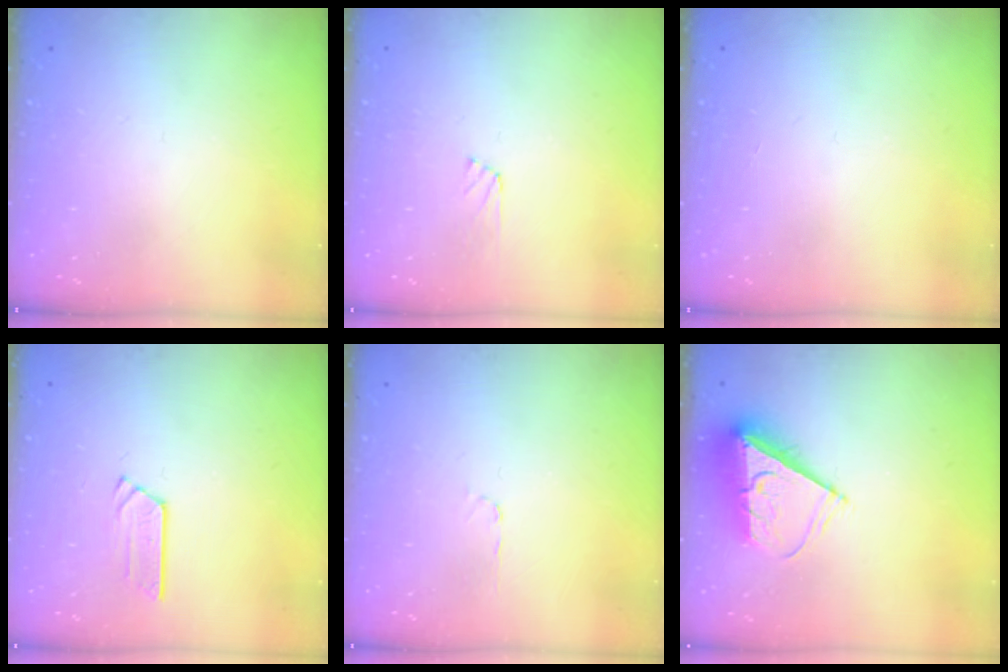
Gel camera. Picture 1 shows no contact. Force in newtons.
{"total": 7.1, "press": 7.0, "slide": 0.5}
{"total": 0.0}
{"total": 4.3, "press": 4.2, "slide": 0.4}
{"total": 2.8, "press": 2.8, "slide": 0.4}
{"total": 8.6, "press": 8.6, "slide": 0.6}